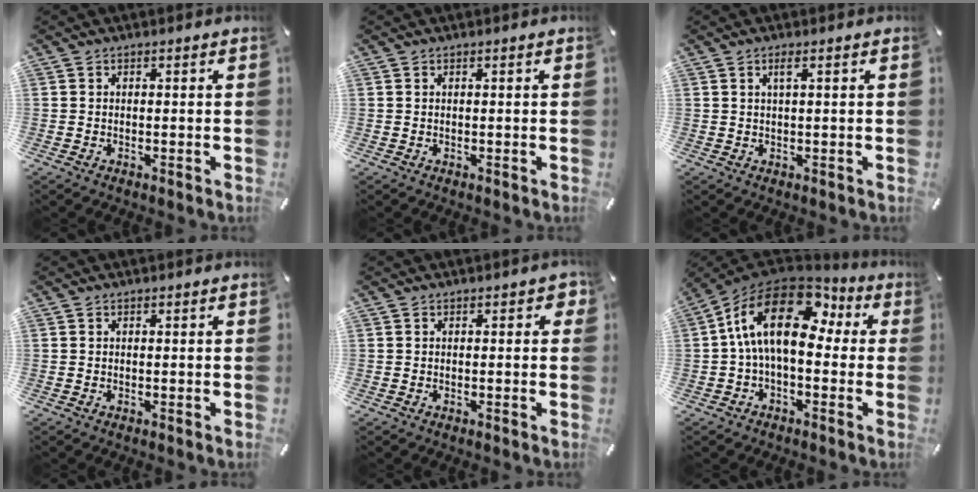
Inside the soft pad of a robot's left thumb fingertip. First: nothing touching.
{"total": 0.0}
{"total": 2.0, "force": [0.8, 0.3, 1.9], "torque": [-0.039, 0.003, 0.012]}
{"total": 0.0}
{"total": 1.4, "force": [0.0, 1.0, 1.0], "torque": [-0.011, 0.003, -0.003]}
{"total": 18.3, "force": [3.6, 9.7, 15.0], "torque": [-0.306, -0.010, 0.055]}